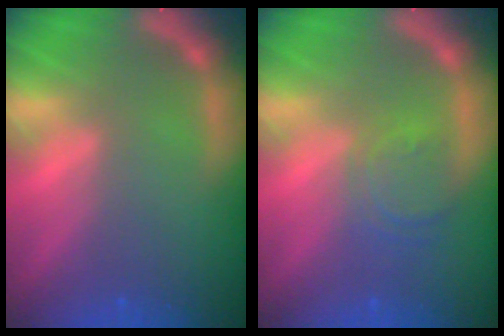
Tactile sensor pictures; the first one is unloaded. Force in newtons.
{"total": 3.5}